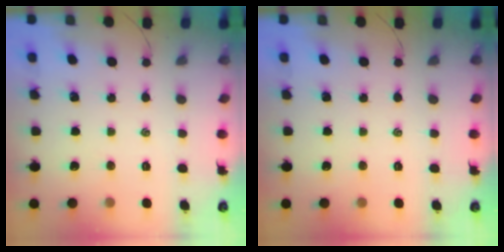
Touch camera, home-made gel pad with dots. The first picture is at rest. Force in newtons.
{"total": 0.0}